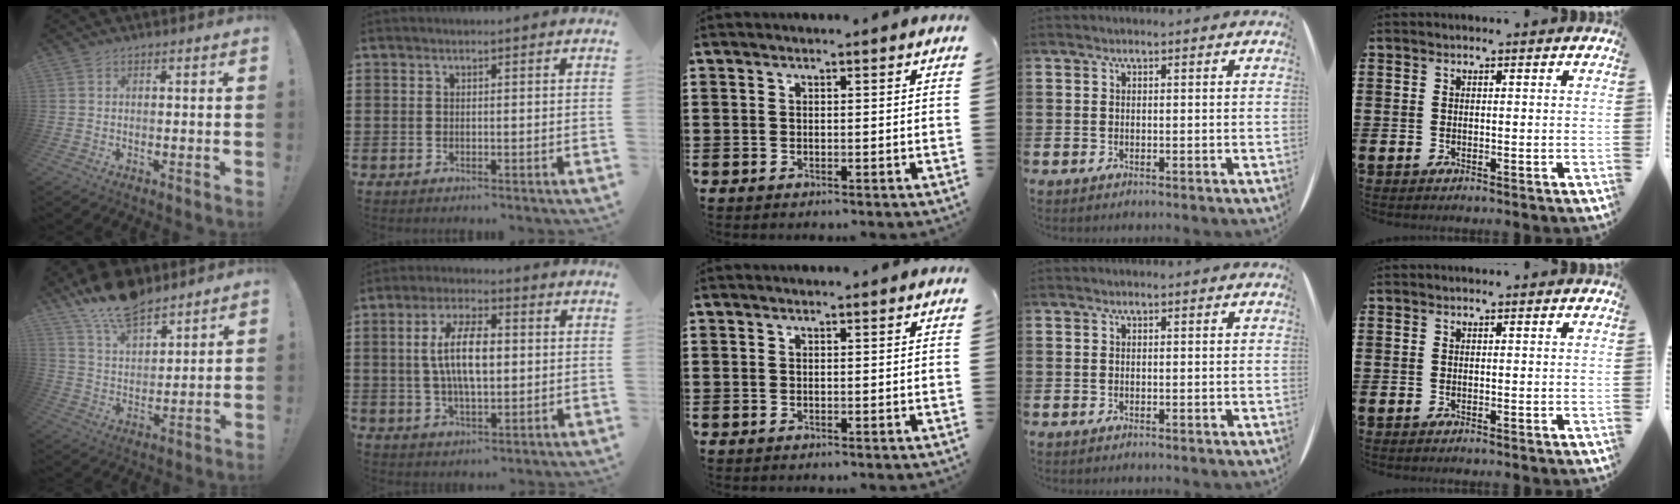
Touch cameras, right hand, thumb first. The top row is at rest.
{"thumb": {"total": 13.8, "force": [11.0, 5.8, 6.0], "torque": [-0.116, -0.070, 0.204]}, "index": {"total": 9.1, "force": [0.7, 3.5, 8.3], "torque": [-0.171, 0.008, 0.007]}}